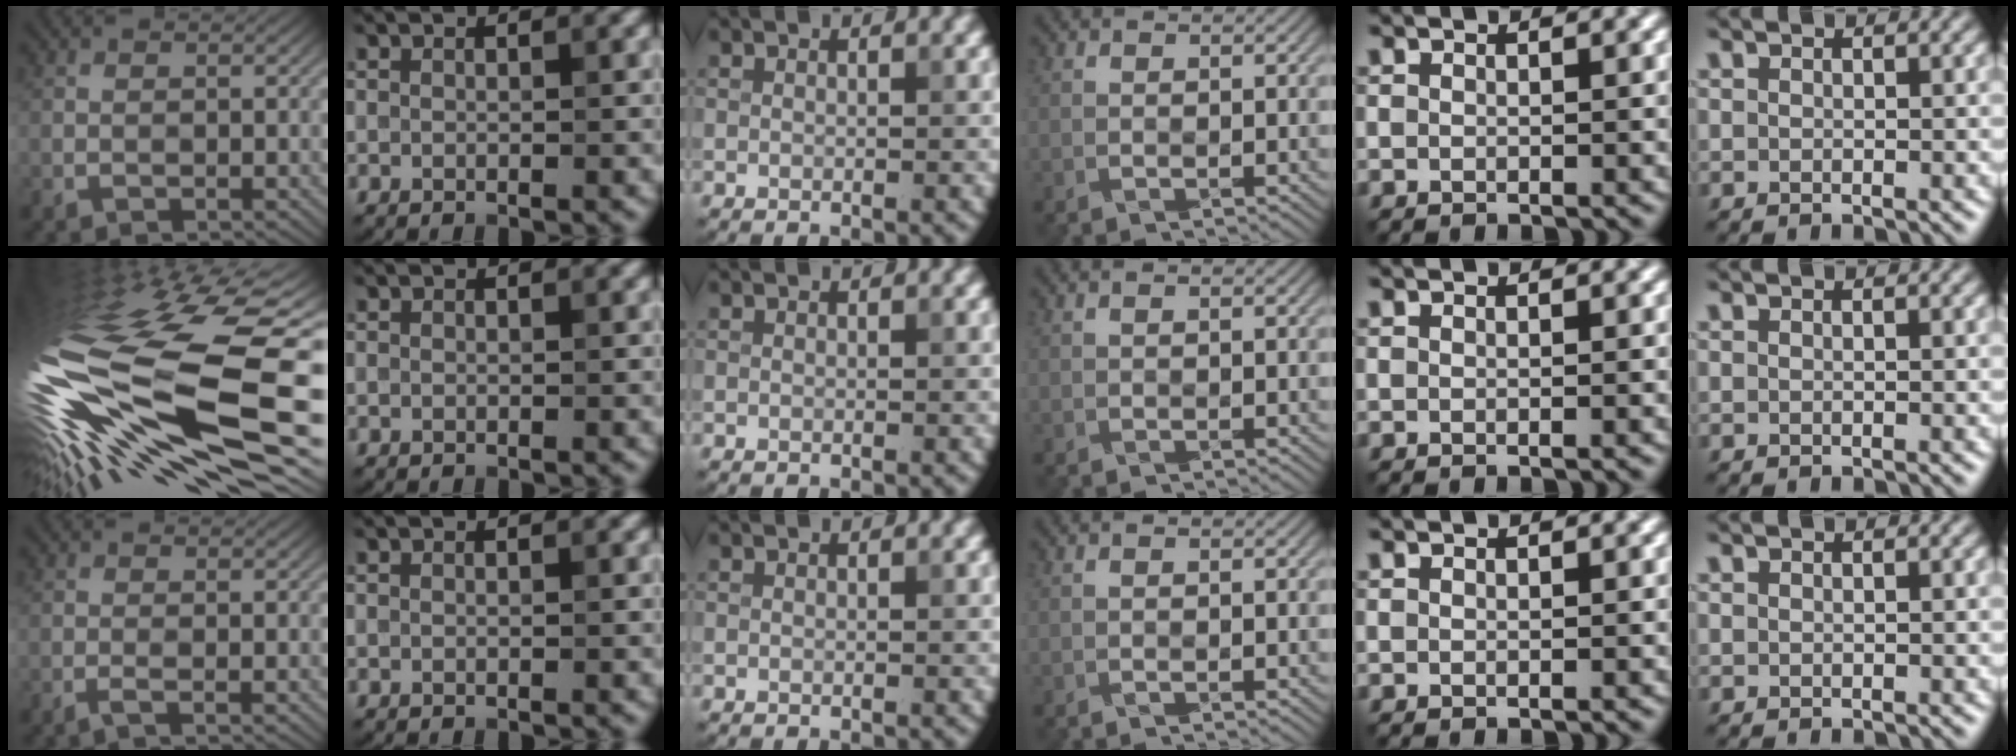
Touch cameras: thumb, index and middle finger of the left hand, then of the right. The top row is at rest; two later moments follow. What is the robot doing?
{"motion": "wrap", "object": "bandana"}